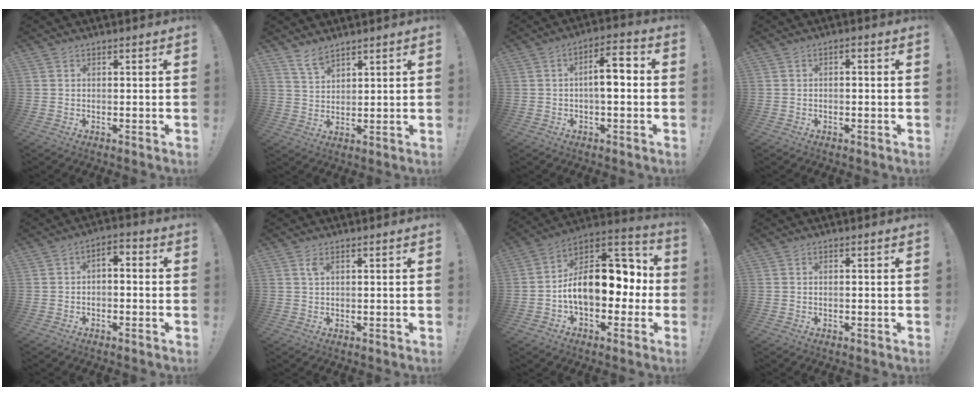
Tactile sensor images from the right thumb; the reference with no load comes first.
{"total": 5.1, "force": [4.3, 1.7, 2.1], "torque": [-0.040, -0.025, 0.079]}
{"total": 9.2, "force": [-0.6, 3.5, 8.4], "torque": [-0.125, 0.009, -0.014]}
{"total": 1.4, "force": [-1.2, 0.4, 0.7], "torque": [-0.014, 0.006, -0.021]}
{"total": 3.7, "force": [-2.4, 1.9, 2.1], "torque": [-0.027, 0.010, -0.045]}
{"total": 1.8, "force": [0.8, 0.6, 1.5], "torque": [-0.025, 0.000, 0.012]}
{"total": 19.8, "force": [-1.3, 12.4, 15.4], "torque": [-0.230, 0.015, -0.011]}
{"total": 0.6, "force": [-0.4, 0.0, 0.4], "torque": [-0.013, 0.001, -0.007]}